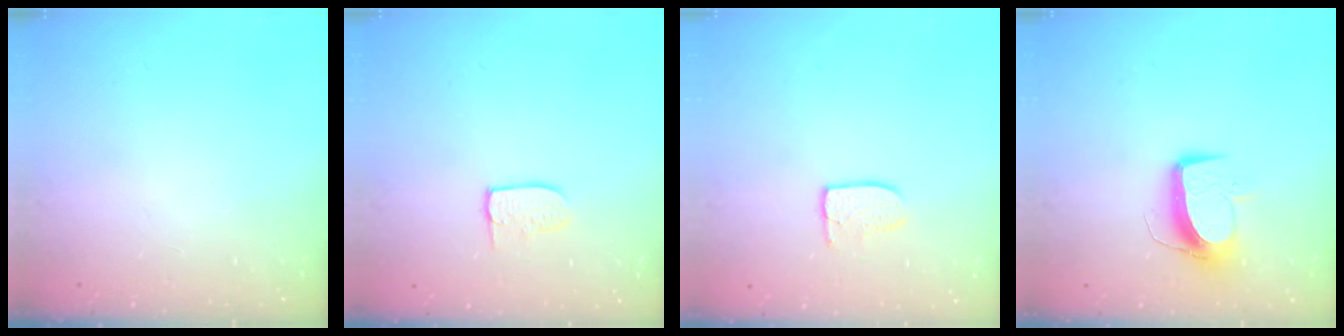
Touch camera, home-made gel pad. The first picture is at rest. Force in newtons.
{"total": 6.5, "press": 6.5, "slide": 0.6}
{"total": 5.9, "press": 5.9, "slide": 0.4}
{"total": 10.0, "press": 9.9, "slide": 0.9}